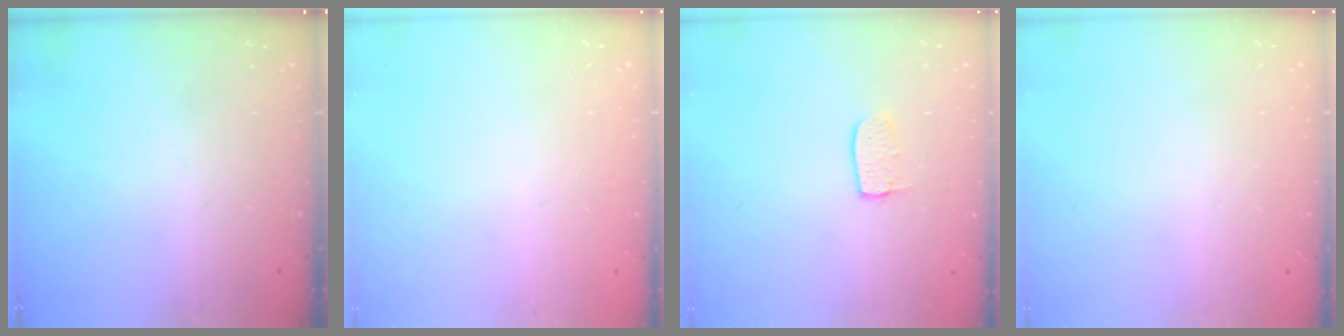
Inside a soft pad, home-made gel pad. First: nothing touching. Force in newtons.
{"total": 0.0}
{"total": 5.8, "press": 5.8, "slide": 0.4}
{"total": 0.0}